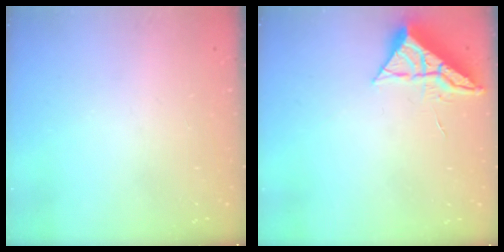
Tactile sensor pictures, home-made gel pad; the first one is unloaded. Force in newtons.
{"total": 6.6, "press": 6.6, "slide": 0.3}